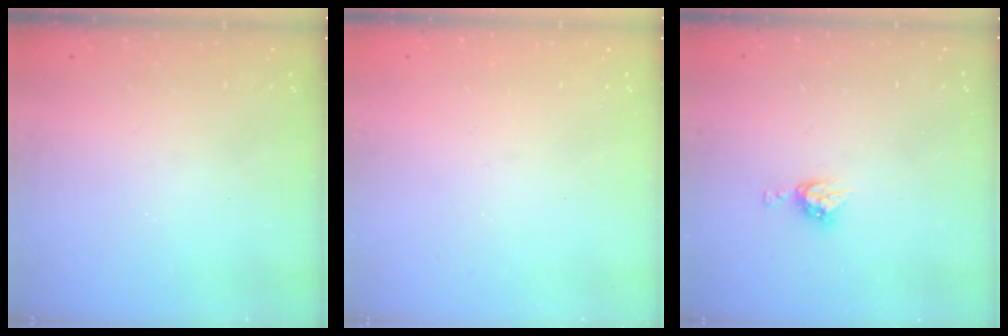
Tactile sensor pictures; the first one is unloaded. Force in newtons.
{"total": 0.0}
{"total": 5.0, "press": 4.9, "slide": 0.3}